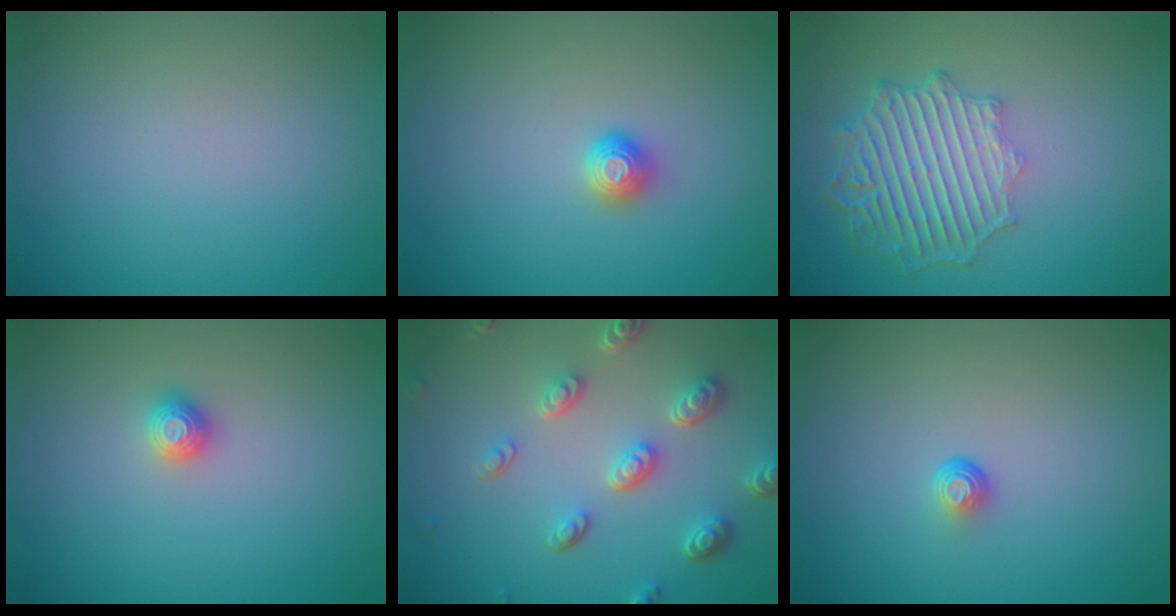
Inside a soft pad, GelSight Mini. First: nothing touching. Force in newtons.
{"total": 1.3, "press": 1.2, "slide": 0.5}
{"total": 6.4, "press": 4.9, "slide": 4.0}
{"total": 1.2, "press": 1.1, "slide": 0.2}
{"total": 5.2, "press": 3.9, "slide": 3.5}
{"total": 1.0, "press": 0.6, "slide": 0.8}